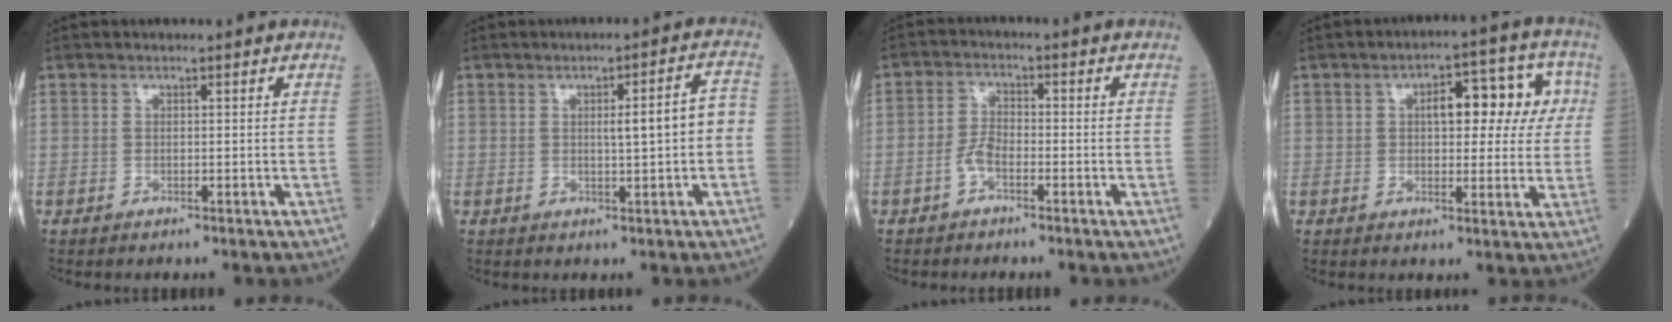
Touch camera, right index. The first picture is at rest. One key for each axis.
{"total": 5.1, "fx": -0.2, "fy": 0.5, "fz": 5.1, "tx": -0.073, "ty": 0.016, "tz": -0.002}
{"total": 3.0, "fx": -1.6, "fy": 1.4, "fz": 2.1, "tx": -0.040, "ty": 0.006, "tz": -0.035}
{"total": 9.9, "fx": 2.3, "fy": 4.4, "fz": 8.6, "tx": -0.102, "ty": 0.035, "tz": 0.029}